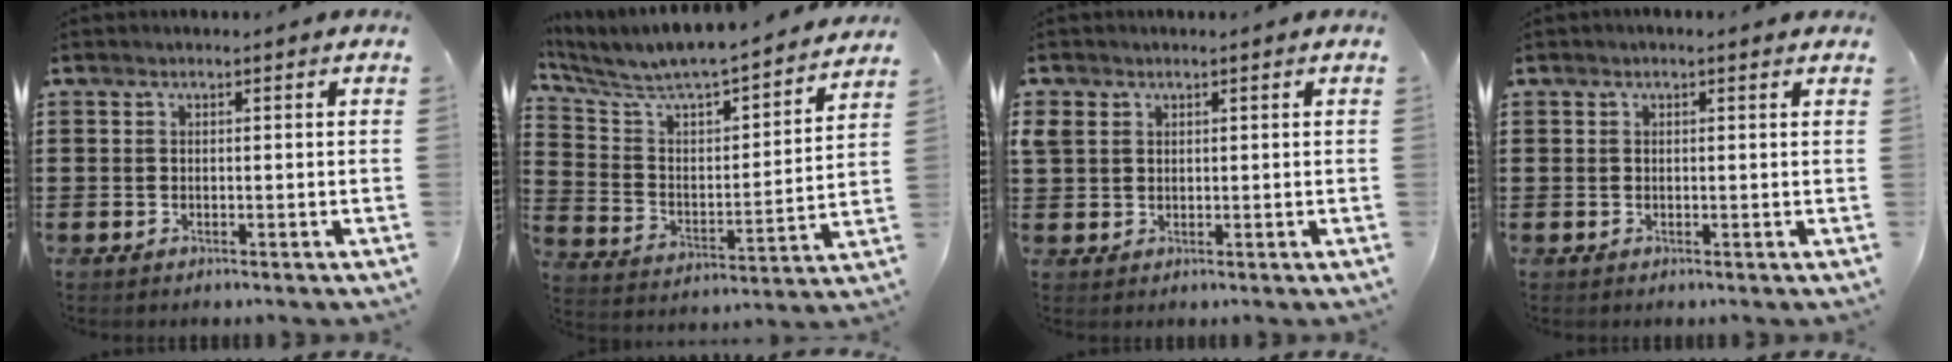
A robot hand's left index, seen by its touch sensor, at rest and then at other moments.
{"total": 5.8, "force": [5.4, 0.8, 2.0], "torque": [-0.071, -0.056, 0.082]}
{"total": 2.1, "force": [1.1, 1.6, 0.7], "torque": [-0.023, 0.007, 0.019]}
{"total": 0.6, "force": [0.2, 0.0, 0.5], "torque": [-0.012, 0.000, 0.005]}